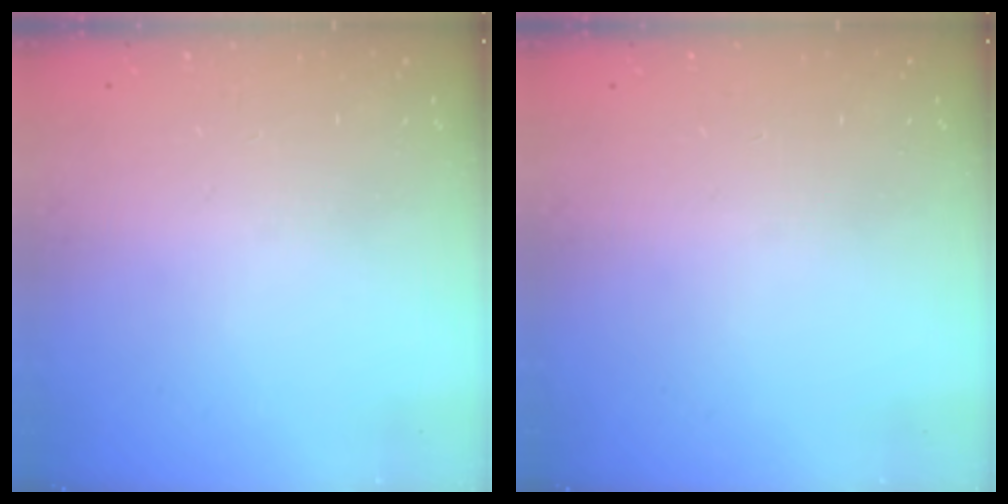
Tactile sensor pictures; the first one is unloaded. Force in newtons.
{"total": 0.0}